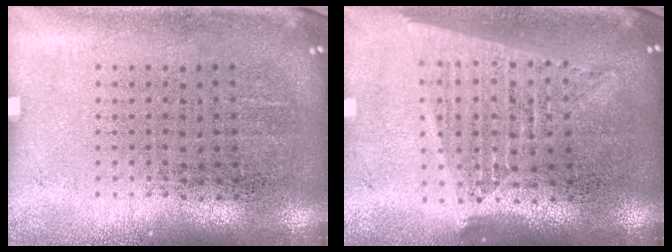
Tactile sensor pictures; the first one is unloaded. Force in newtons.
{"total": 1.7, "press": 1.5, "slide": 0.8}